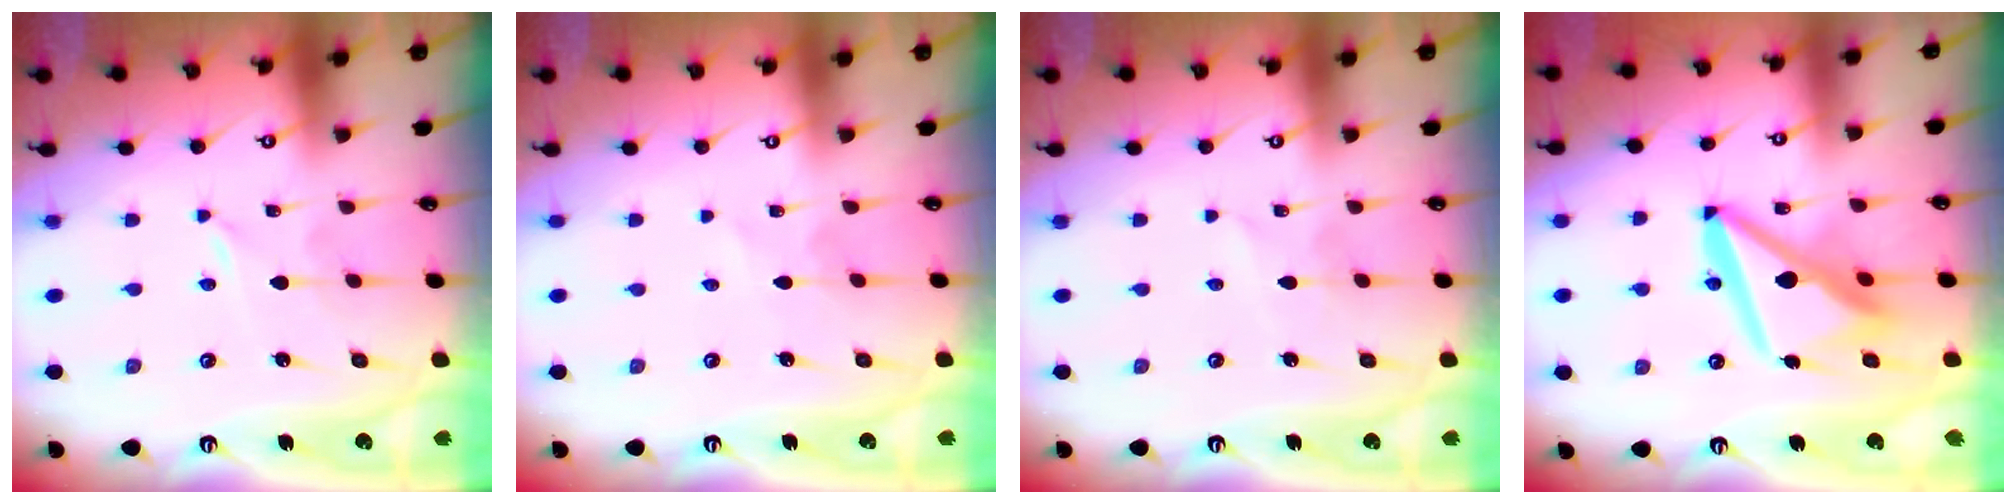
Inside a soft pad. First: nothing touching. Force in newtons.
{"total": 0.8, "press": 0.8, "slide": 0.1}
{"total": 1.5, "press": 1.5, "slide": 0.2}
{"total": 13.9, "press": 13.8, "slide": 1.9}